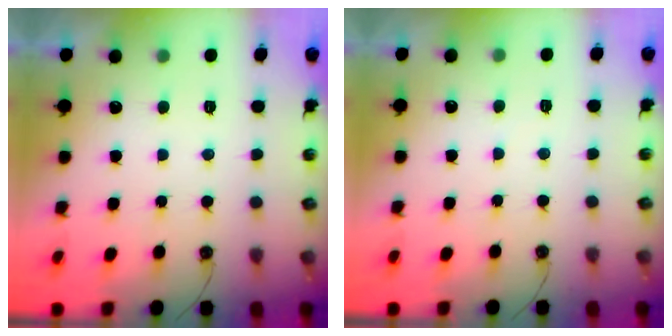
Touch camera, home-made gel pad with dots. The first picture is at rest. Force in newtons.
{"total": 1.9, "press": 1.9, "slide": 0.3}